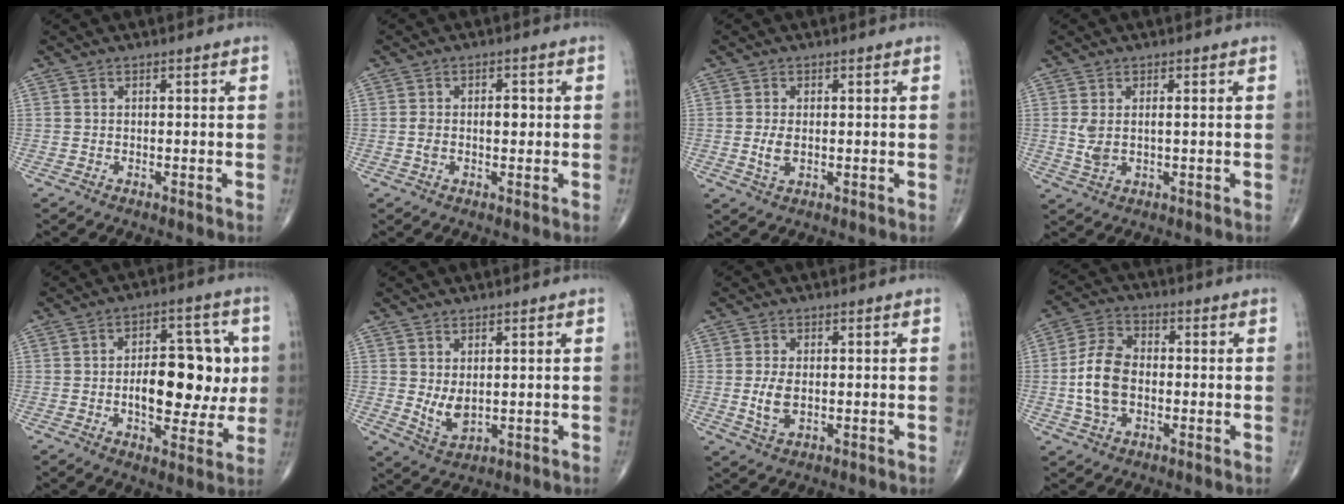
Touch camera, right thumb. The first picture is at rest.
{"total": 3.6, "force": [0.1, 2.0, 3.0], "torque": [-0.056, 0.010, 0.001]}
{"total": 3.1, "force": [-0.1, 1.7, 2.5], "torque": [-0.053, -0.006, 0.000]}
{"total": 4.2, "force": [0.5, 1.9, 3.7], "torque": [-0.086, 0.001, 0.015]}
{"total": 16.0, "force": [0.0, 8.4, 13.6], "torque": [-0.155, 0.018, 0.002]}
{"total": 4.6, "force": [0.7, 2.5, 3.7], "torque": [-0.063, -0.014, 0.024]}
{"total": 4.7, "force": [-0.1, 2.7, 3.9], "torque": [-0.078, -0.007, 0.000]}
{"total": 10.4, "force": [-0.9, 6.7, 7.9], "torque": [-0.149, 0.019, -0.023]}